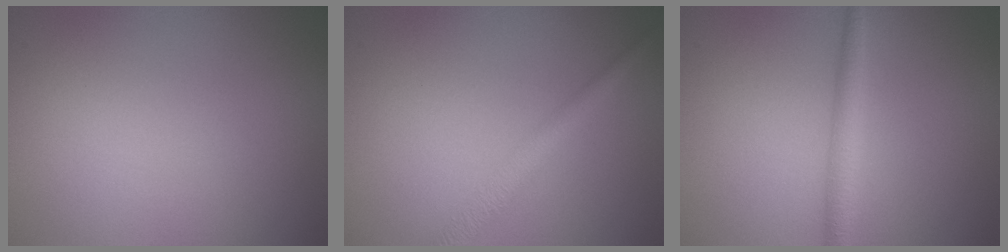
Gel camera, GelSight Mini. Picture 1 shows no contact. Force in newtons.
{"total": 2.5, "press": 2.5, "slide": 0.1}
{"total": 2.2, "press": 2.2, "slide": 0.1}